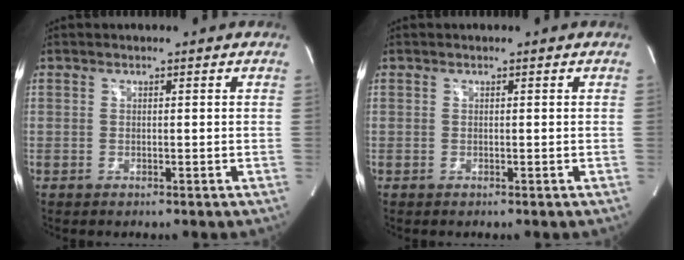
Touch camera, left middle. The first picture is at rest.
{"total": 0.0}